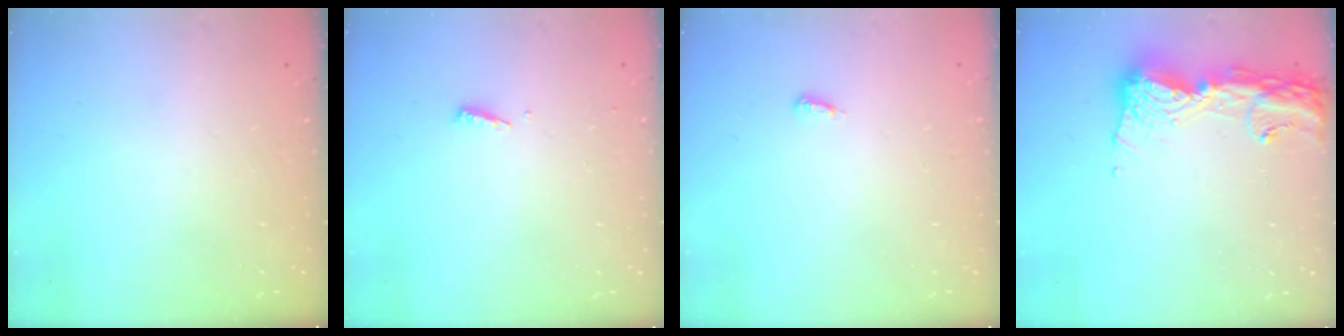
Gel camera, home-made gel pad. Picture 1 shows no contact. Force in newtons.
{"total": 3.1, "press": 3.1, "slide": 0.3}
{"total": 3.7, "press": 3.7, "slide": 0.2}
{"total": 15.5, "press": 15.4, "slide": 1.5}